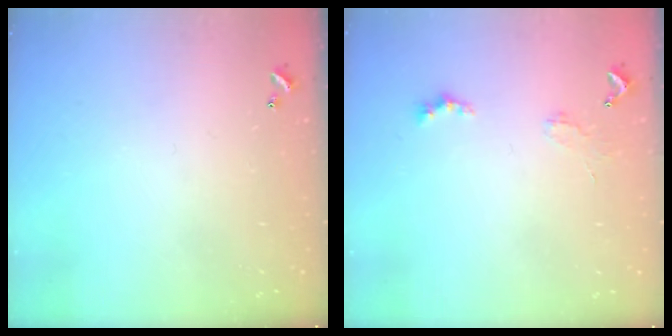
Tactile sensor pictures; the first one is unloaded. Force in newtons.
{"total": 1.9, "press": 1.8, "slide": 0.5}